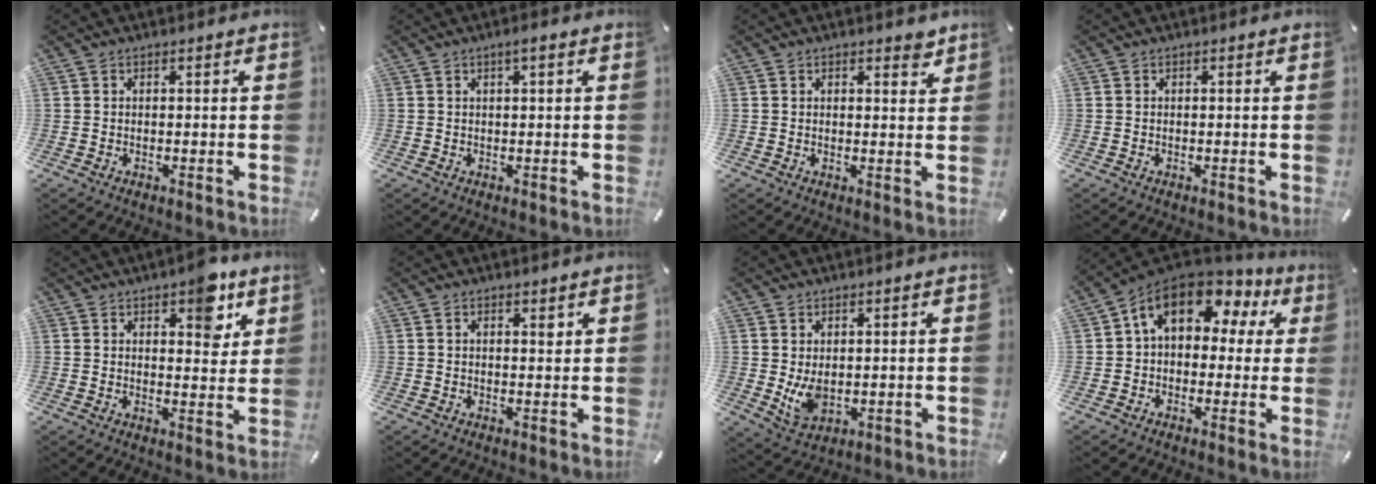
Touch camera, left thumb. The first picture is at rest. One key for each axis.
{"total": 1.9, "fx": 0.7, "fy": 0.3, "fz": 1.7, "tx": -0.033, "ty": 0.001, "tz": 0.010}
{"total": 2.3, "fx": 1.7, "fy": 1.2, "fz": 1.0, "tx": 0.001, "ty": -0.010, "tz": 0.025}
{"total": 0.0}
{"total": 8.6, "fx": 5.2, "fy": 4.4, "fz": 5.2, "tx": -0.044, "ty": -0.032, "tz": 0.082}
{"total": 1.5, "fx": 1.0, "fy": 0.6, "fz": 1.0, "tx": -0.012, "ty": -0.004, "tz": 0.016}
{"total": 5.6, "fx": 1.1, "fy": 4.0, "fz": 3.8, "tx": -0.089, "ty": -0.011, "tz": 0.020}
{"total": 13.3, "fx": 5.9, "fy": 8.3, "fz": 8.6, "tx": -0.144, "ty": -0.022, "tz": 0.105}